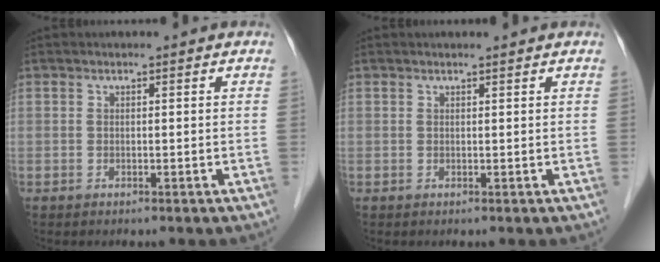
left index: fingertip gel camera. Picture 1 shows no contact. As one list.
[{"total": 1.2, "force": [1.1, -0.1, 0.5], "torque": [-0.008, 0.007, 0.019]}]